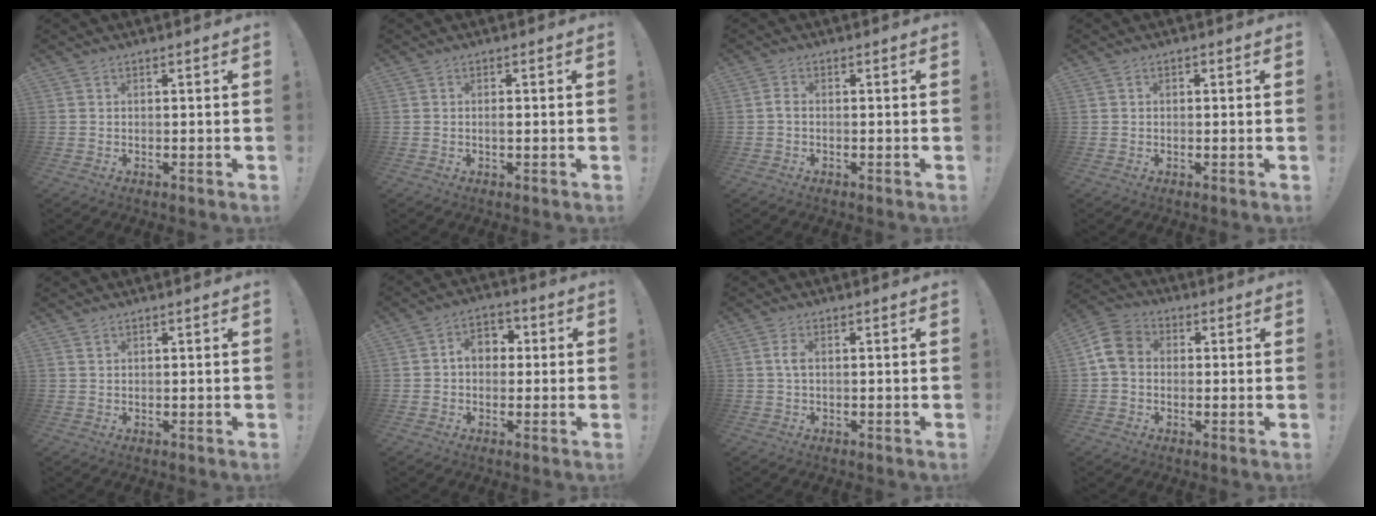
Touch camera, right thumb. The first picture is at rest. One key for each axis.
{"total": 0.9, "fx": -0.3, "fy": 0.2, "fz": 0.8, "tx": -0.008, "ty": -0.002, "tz": -0.007}
{"total": 1.5, "fx": -0.4, "fy": 0.7, "fz": 1.3, "tx": -0.022, "ty": 0.006, "tz": -0.008}
{"total": 0.9, "fx": -0.4, "fy": 0.8, "fz": 0.4, "tx": -0.007, "ty": 0.005, "tz": -0.006}
{"total": 0.9, "fx": 0.7, "fy": 0.5, "fz": 0.3, "tx": -0.001, "ty": -0.002, "tz": 0.012}
{"total": 7.2, "fx": 0.9, "fy": 5.5, "fz": 4.6, "tx": -0.070, "ty": 0.012, "tz": 0.016}
{"total": 2.5, "fx": 0.2, "fy": 1.3, "fz": 2.2, "tx": -0.045, "ty": 0.008, "tz": 0.003}
{"total": 8.9, "fx": 0.2, "fy": 7.0, "fz": 5.4, "tx": -0.094, "ty": 0.019, "tz": 0.011}